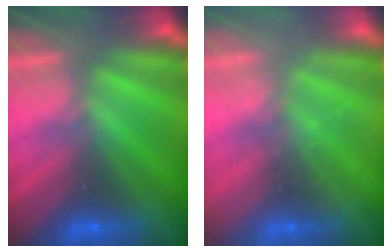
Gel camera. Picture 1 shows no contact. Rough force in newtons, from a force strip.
{"total": 2.2}